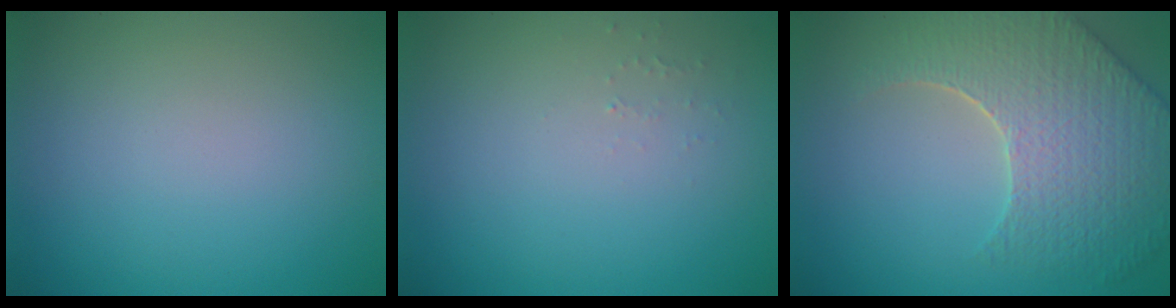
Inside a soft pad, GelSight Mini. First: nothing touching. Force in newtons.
{"total": 0.5, "press": 0.5, "slide": 0.1}
{"total": 7.4, "press": 5.7, "slide": 4.8}